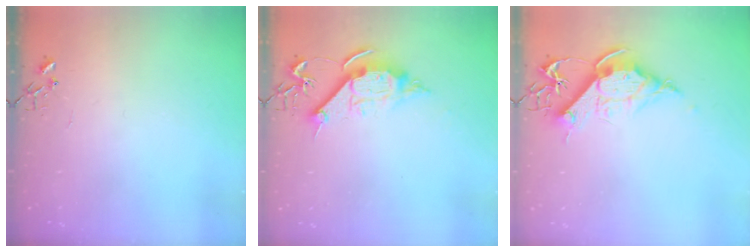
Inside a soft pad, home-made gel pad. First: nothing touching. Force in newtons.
{"total": 10.9, "press": 10.9, "slide": 0.7}
{"total": 12.5, "press": 12.4, "slide": 1.5}